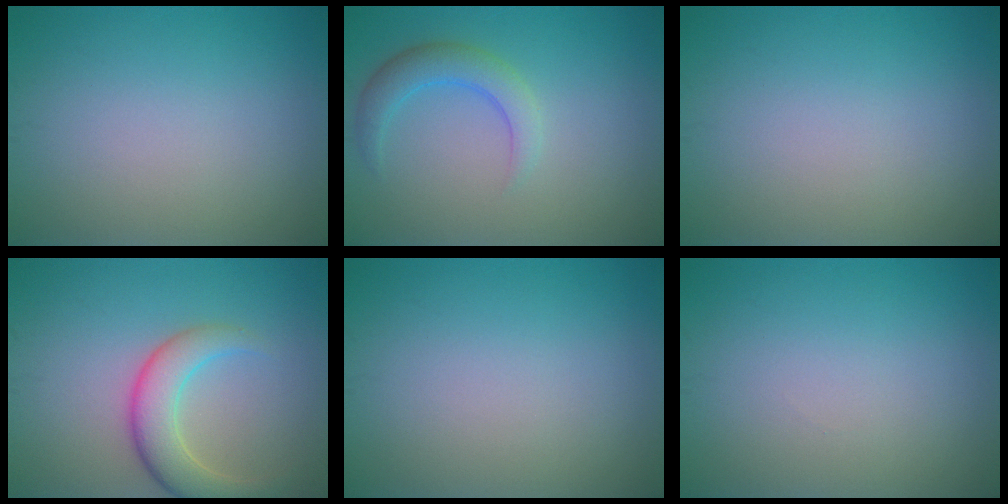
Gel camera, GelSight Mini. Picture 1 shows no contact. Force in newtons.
{"total": 3.0, "press": 3.0, "slide": 0.2}
{"total": 0.0}
{"total": 4.6, "press": 4.6, "slide": 0.4}
{"total": 0.0}
{"total": 0.0}